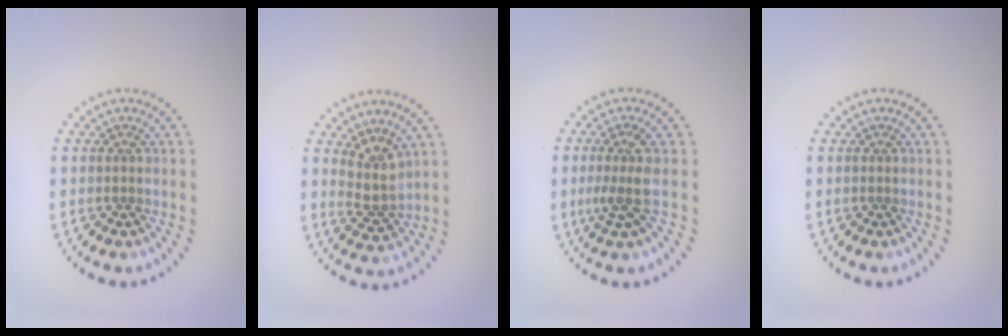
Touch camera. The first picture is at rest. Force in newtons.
{"total": 2.8, "press": 2.1, "slide": 1.8}
{"total": 2.5, "press": 1.9, "slide": 1.6}
{"total": 0.0}